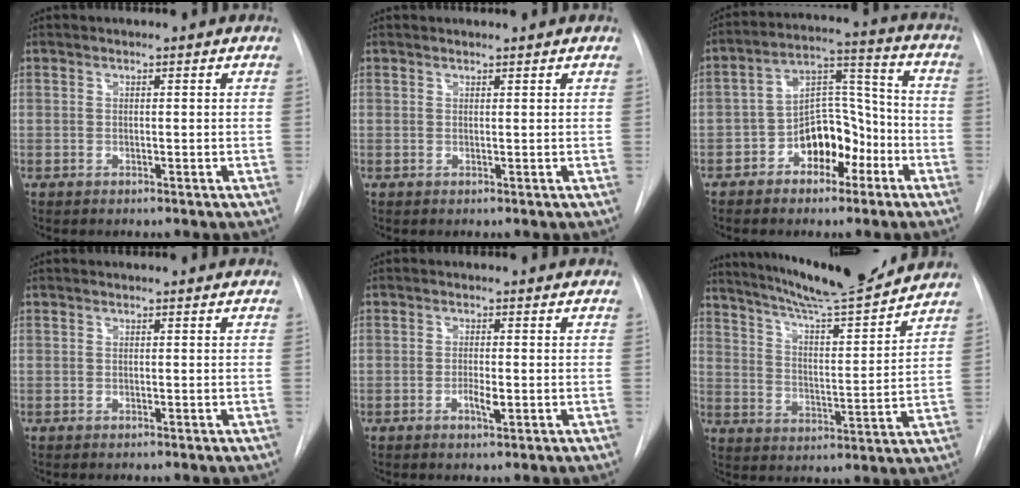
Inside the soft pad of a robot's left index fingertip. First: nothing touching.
{"total": 0.5, "force": [-0.5, -0.2, -0.1], "torque": [0.001, 0.007, -0.004]}
{"total": 10.6, "force": [-6.2, 5.5, 6.5], "torque": [-0.111, 0.032, -0.096]}
{"total": 0.0}
{"total": 2.8, "force": [-2.2, 0.2, 1.6], "torque": [-0.030, -0.005, -0.034]}
{"total": 15.5, "force": [13.9, 0.1, 6.7], "torque": [-0.114, -0.014, 0.214]}